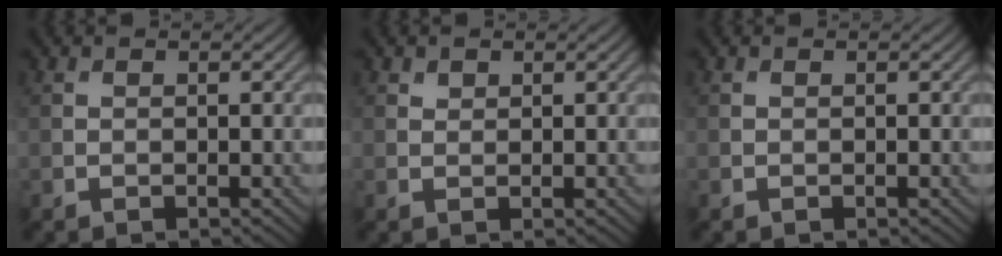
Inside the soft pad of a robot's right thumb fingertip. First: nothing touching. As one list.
[{"total": 0.8, "force": [0.6, 0.5, 0.2], "torque": [-0.003, -0.002, 0.013]}, {"total": 0.0}]